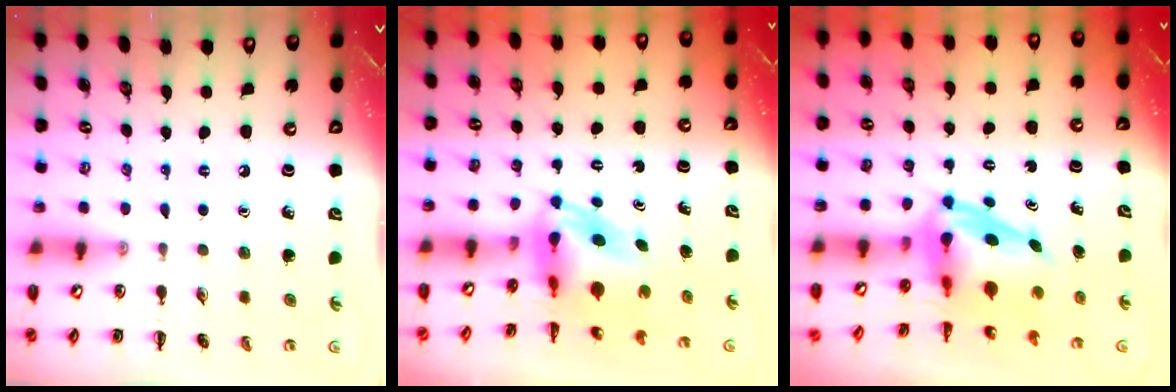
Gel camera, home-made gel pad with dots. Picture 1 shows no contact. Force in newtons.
{"total": 6.0, "press": 5.7, "slide": 1.9}
{"total": 5.9, "press": 5.5, "slide": 1.9}